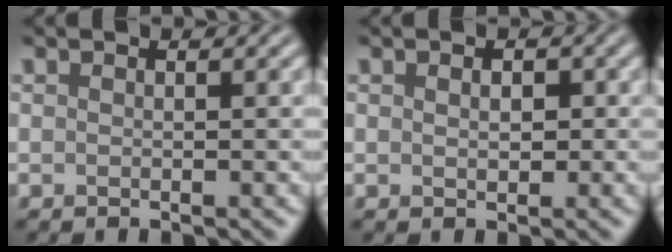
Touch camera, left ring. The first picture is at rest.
{"total": 1.1, "force": [0.2, 0.8, 0.7], "torque": [-0.009, -0.002, 0.004]}